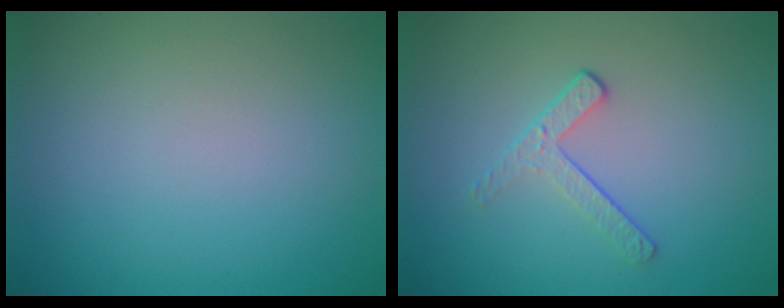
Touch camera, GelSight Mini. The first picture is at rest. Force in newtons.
{"total": 1.8, "press": 1.1, "slide": 1.4}